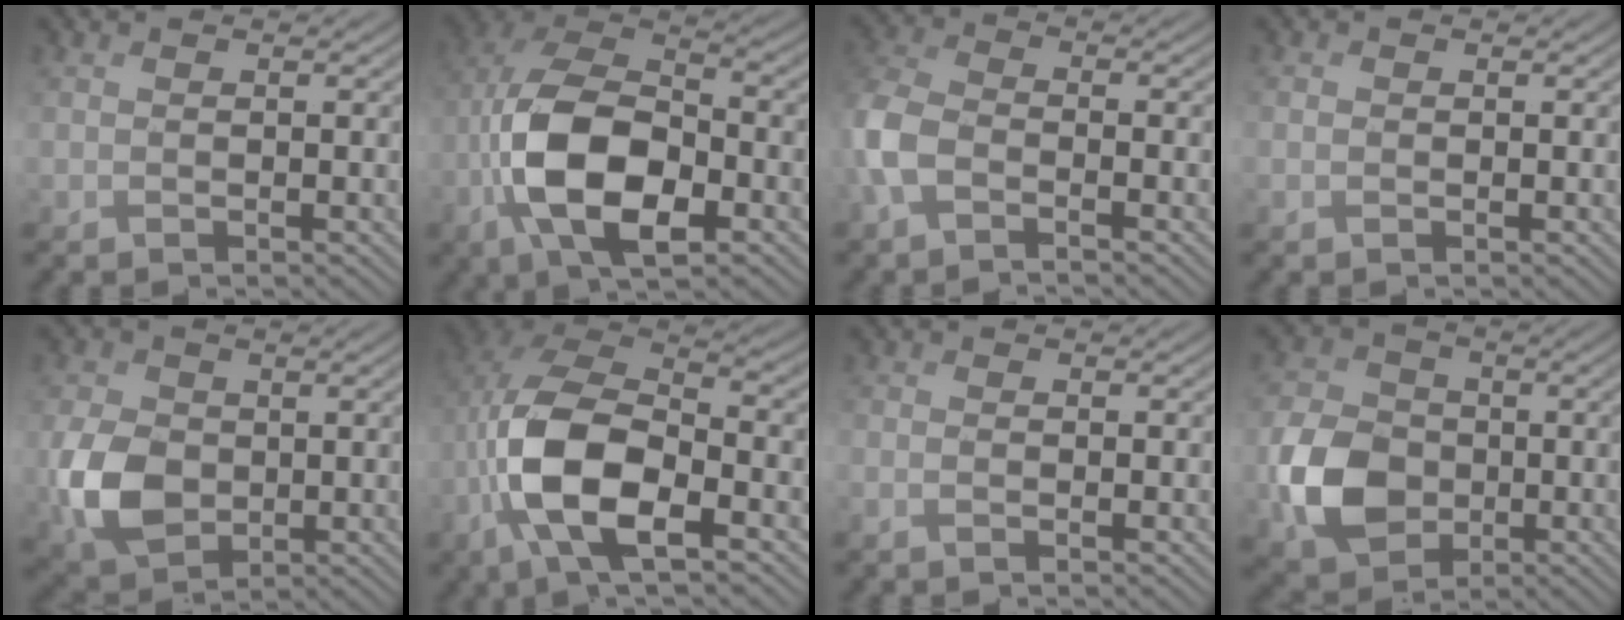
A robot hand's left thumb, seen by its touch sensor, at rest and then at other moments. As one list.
[{"total": 13.6, "force": [-5.0, 6.8, 10.7], "torque": [-0.222, -0.008, -0.114]}, {"total": 5.6, "force": [-3.0, 3.0, 3.7], "torque": [-0.102, 0.000, -0.080]}, {"total": 0.9, "force": [-0.3, 0.8, 0.4], "torque": [-0.007, 0.001, -0.008]}, {"total": 7.5, "force": [-1.4, 5.5, 4.9], "torque": [-0.116, -0.008, -0.036]}, {"total": 12.6, "force": [-4.6, 5.4, 10.4], "torque": [-0.215, -0.003, -0.103]}, {"total": 1.0, "force": [-0.8, -0.4, -0.2], "torque": [0.010, 0.003, -0.021]}, {"total": 8.6, "force": [-2.8, 6.7, 4.6], "torque": [-0.104, -0.009, -0.069]}]